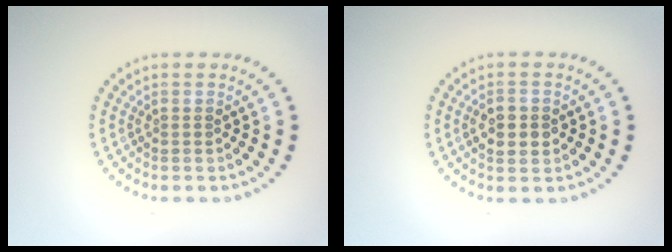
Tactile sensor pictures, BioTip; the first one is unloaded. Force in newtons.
{"total": 2.9, "press": 2.9, "slide": 0.1}